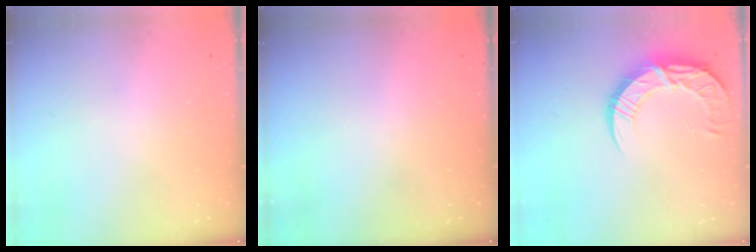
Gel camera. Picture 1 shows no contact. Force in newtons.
{"total": 0.0}
{"total": 14.1, "press": 14.0, "slide": 1.0}